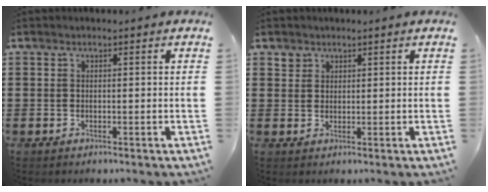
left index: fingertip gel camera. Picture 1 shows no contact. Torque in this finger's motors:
{"motor_torque": [0.13, 0.06, 0.04, -0.01]}